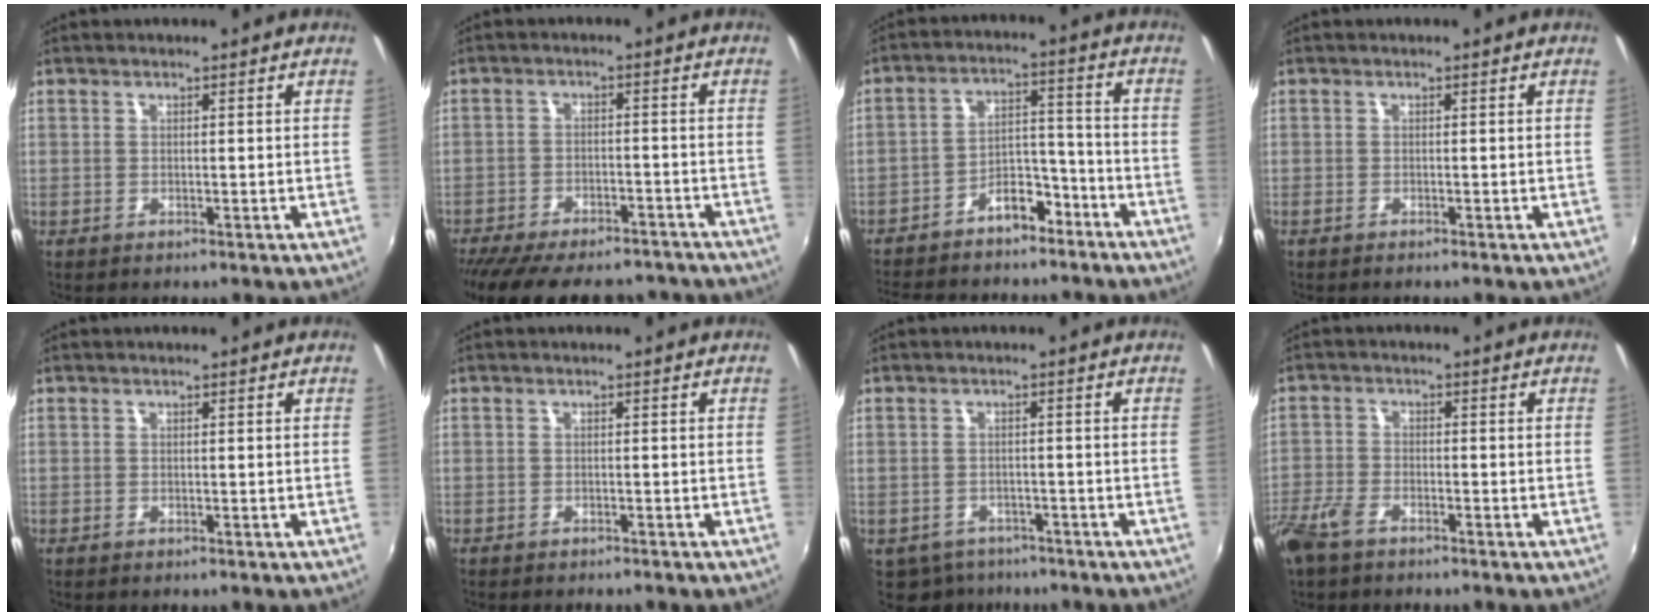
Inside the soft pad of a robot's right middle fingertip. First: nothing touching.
{"total": 19.7, "force": [-16.2, 7.0, 8.6], "torque": [-0.184, -0.018, -0.223]}
{"total": 14.8, "force": [-11.6, 6.9, 6.1], "torque": [-0.130, 0.047, -0.168]}
{"total": 0.7, "force": [-0.7, 0.0, 0.3], "torque": [-0.006, -0.003, -0.013]}
{"total": 0.0}
{"total": 1.6, "force": [-1.5, 0.4, 0.5], "torque": [-0.018, -0.007, -0.025]}
{"total": 5.5, "force": [-4.2, 3.4, 1.3], "torque": [-0.038, -0.014, -0.059]}
{"total": 6.0, "force": [-4.4, 2.3, 3.3], "torque": [-0.091, -0.007, -0.093]}